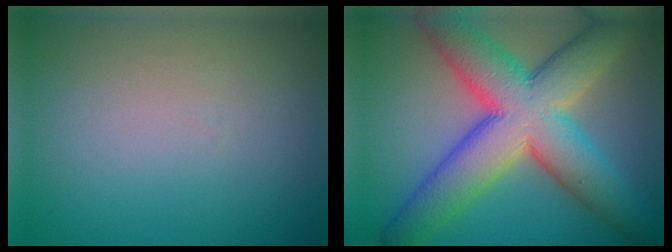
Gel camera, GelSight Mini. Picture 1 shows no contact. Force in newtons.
{"total": 12.2, "press": 12.2, "slide": 0.5}